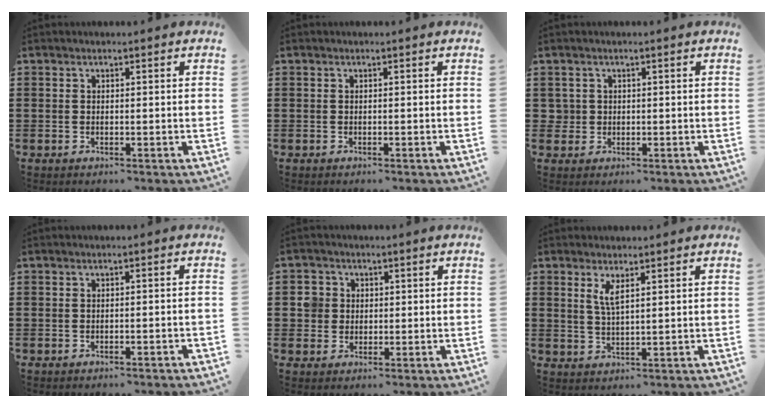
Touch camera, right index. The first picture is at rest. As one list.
[{"total": 0.0}, {"total": 1.5, "force": [0.1, 1.5, 0.2], "torque": [-0.010, 0.008, 0.001]}, {"total": 0.7, "force": [-0.6, 0.0, 0.4], "torque": [-0.009, -0.003, -0.010]}, {"total": 3.8, "force": [0.4, 3.7, 0.8], "torque": [-0.040, 0.010, 0.003]}, {"total": 3.0, "force": [1.6, 0.7, 2.4], "torque": [-0.051, 0.002, 0.027]}]